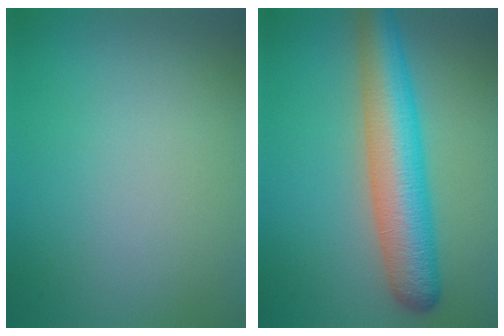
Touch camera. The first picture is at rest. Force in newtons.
{"total": 7.6, "press": 7.5, "slide": 0.3}